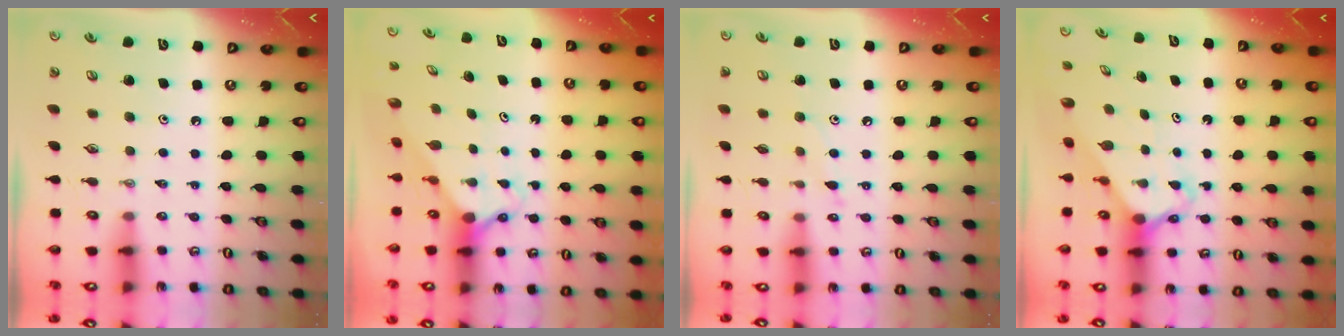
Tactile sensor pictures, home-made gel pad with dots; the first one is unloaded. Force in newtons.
{"total": 2.2, "press": 2.2, "slide": 0.2}
{"total": 6.3, "press": 6.3, "slide": 0.7}
{"total": 2.4, "press": 2.4, "slide": 0.2}